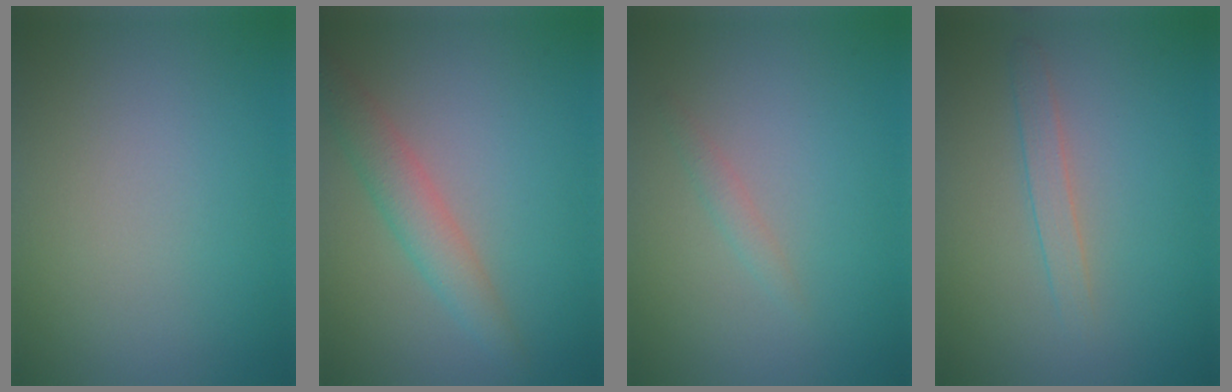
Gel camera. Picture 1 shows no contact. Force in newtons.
{"total": 2.4, "press": 2.4, "slide": 0.2}
{"total": 0.9, "press": 0.8, "slide": 0.0}
{"total": 1.6, "press": 1.6, "slide": 0.1}